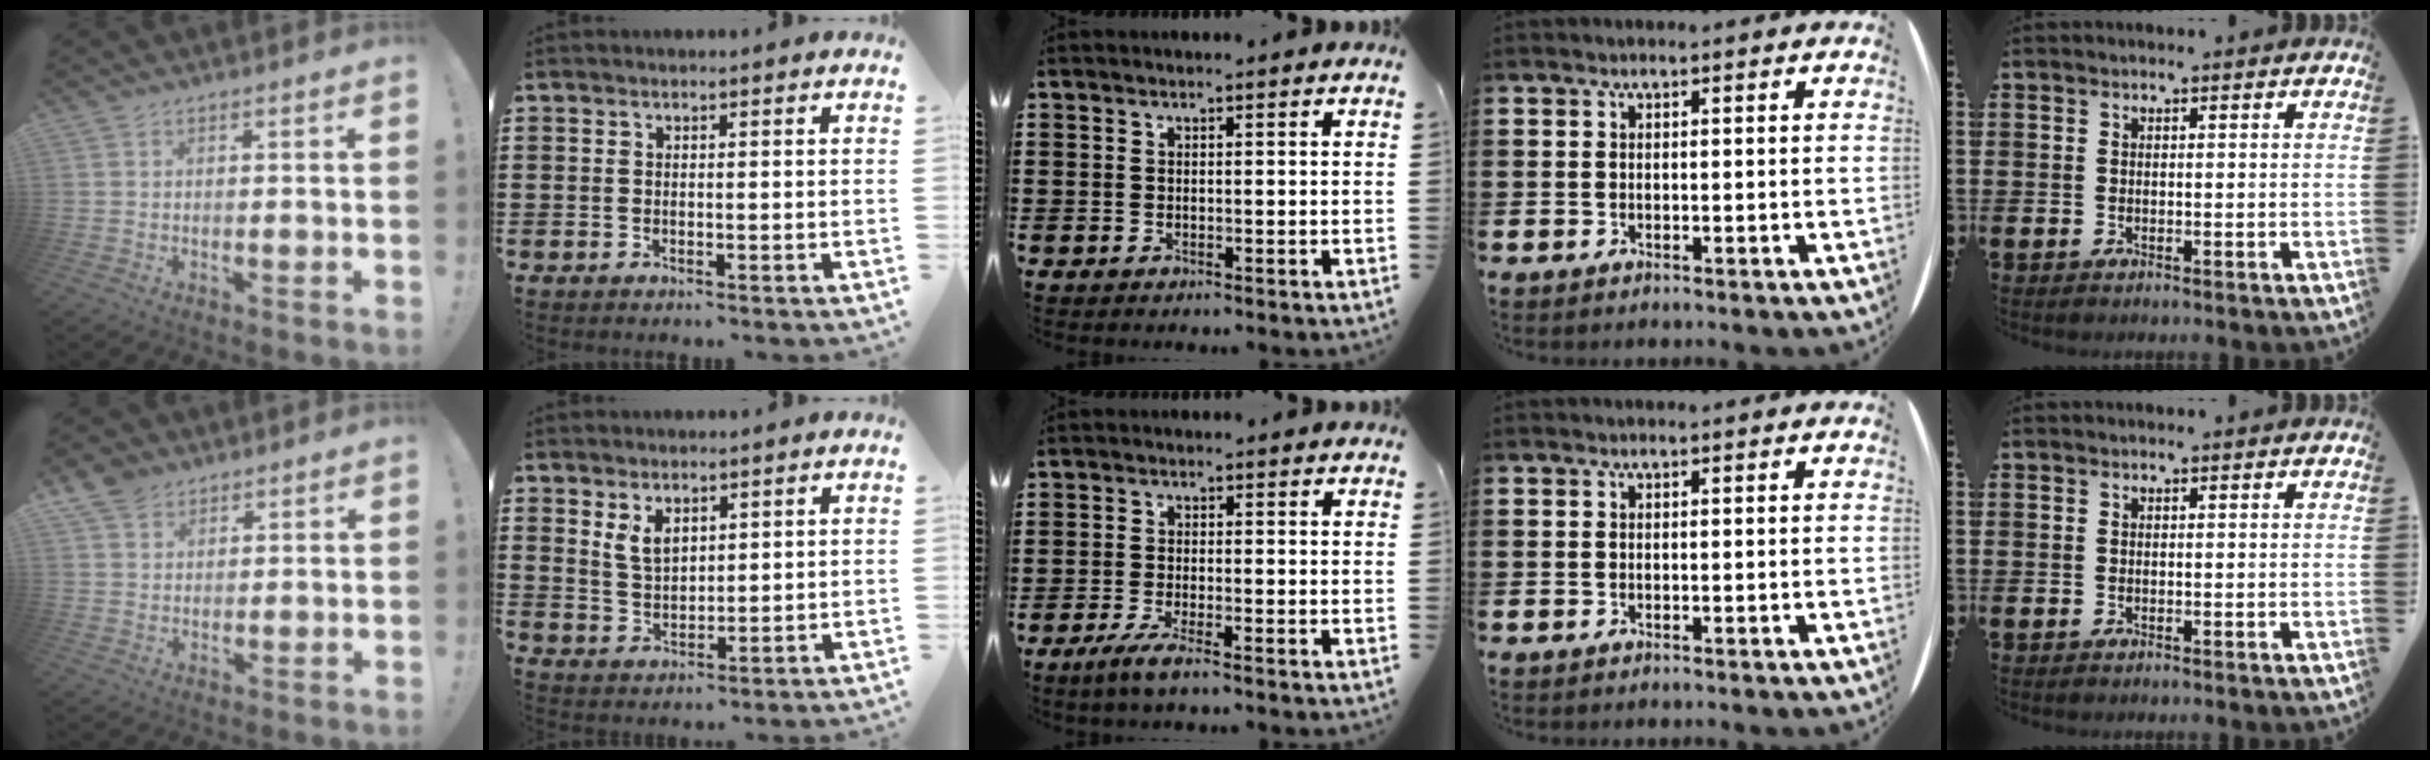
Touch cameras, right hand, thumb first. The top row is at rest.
{"thumb": {"total": 6.1, "force": [4.4, 4.0, 1.4], "torque": [-0.019, -0.024, 0.085]}, "index": {"total": 4.0, "force": [2.3, 2.3, 2.4], "torque": [-0.054, 0.007, 0.042]}, "middle": {"total": 3.1, "force": [-2.3, -0.1, 2.1], "torque": [-0.049, -0.011, -0.044]}}